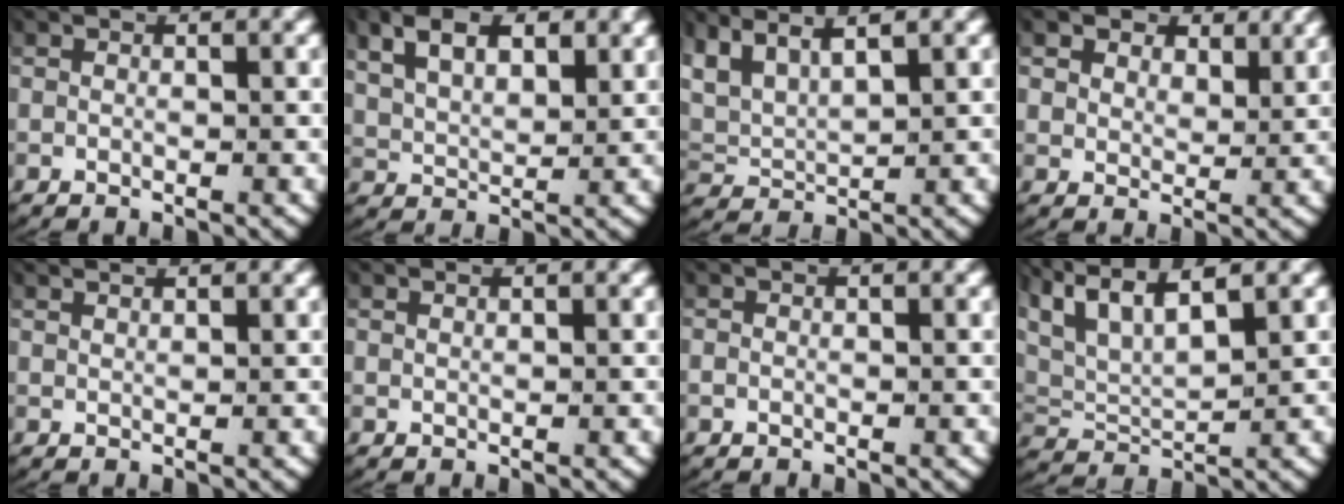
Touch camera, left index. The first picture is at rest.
{"total": 6.1, "force": [3.1, 3.8, 3.6], "torque": [-0.070, 0.001, 0.054]}
{"total": 6.1, "force": [2.5, 4.3, 3.6], "torque": [-0.099, 0.000, 0.044]}
{"total": 2.7, "force": [2.2, 1.2, 1.0], "torque": [-0.023, -0.008, 0.042]}
{"total": 1.5, "force": [1.4, -0.3, 0.2], "torque": [-0.006, -0.001, 0.027]}
{"total": 0.6, "force": [0.5, -0.2, 0.1], "torque": [-0.003, 0.000, 0.011]}
{"total": 0.5, "force": [-0.2, 0.4, 0.3], "torque": [-0.011, 0.001, -0.002]}
{"total": 7.4, "force": [3.1, 4.8, 4.7], "torque": [-0.124, -0.012, 0.057]}